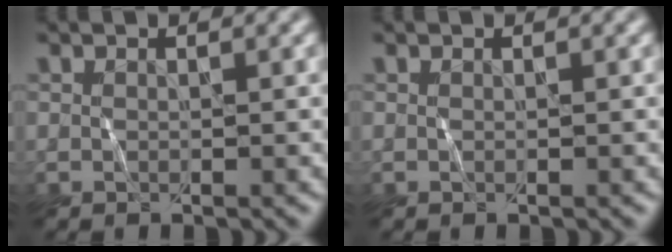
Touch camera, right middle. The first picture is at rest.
{"total": 0.0}